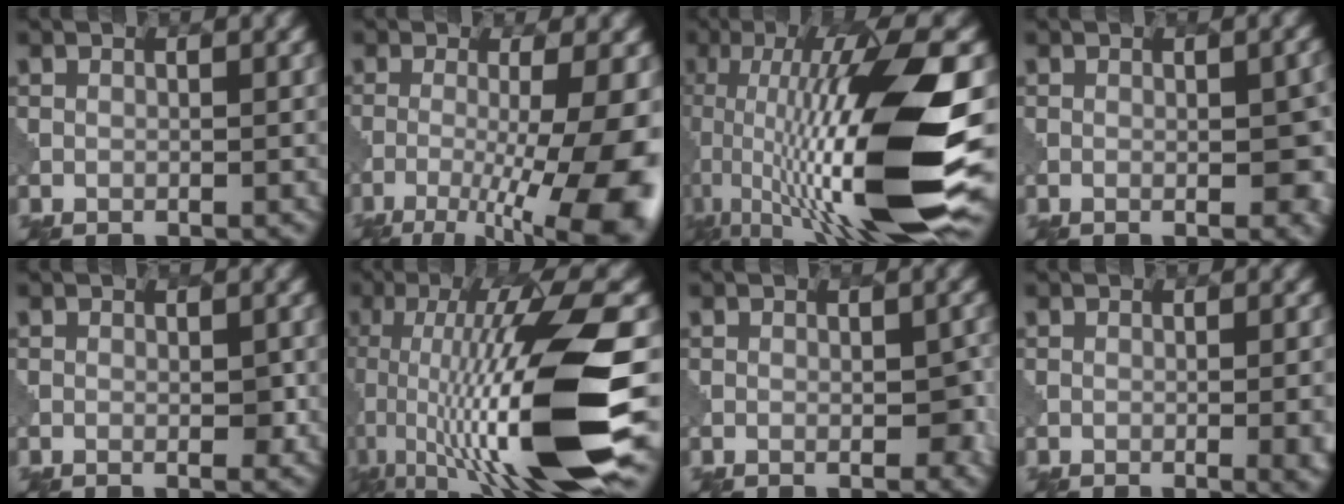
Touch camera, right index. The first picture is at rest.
{"total": 11.9, "force": [-4.1, 3.4, 10.7], "torque": [-0.168, -0.021, -0.053]}
{"total": 16.0, "force": [-1.3, 4.6, 15.3], "torque": [-0.267, 0.003, -0.019]}
{"total": 3.8, "force": [-0.5, 1.4, 3.5], "torque": [-0.038, -0.002, -0.005]}
{"total": 1.3, "force": [-0.2, 0.5, 1.2], "torque": [-0.018, -0.003, -0.003]}
{"total": 15.4, "force": [-2.9, 3.8, 14.7], "torque": [-0.254, 0.003, -0.040]}
{"total": 2.3, "force": [-0.6, 1.2, 1.9], "torque": [-0.019, 0.001, -0.007]}
{"total": 4.3, "force": [-0.7, 1.7, 3.9], "torque": [-0.029, 0.000, -0.006]}